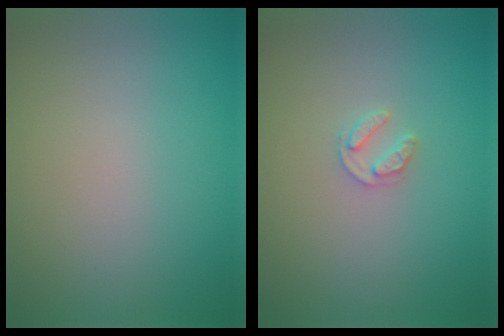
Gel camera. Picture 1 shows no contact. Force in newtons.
{"total": 1.6, "press": 1.6, "slide": 0.3}